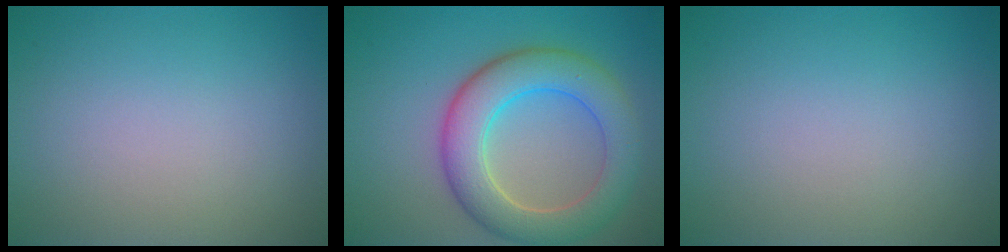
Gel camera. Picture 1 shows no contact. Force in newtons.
{"total": 7.1, "press": 7.1, "slide": 0.5}
{"total": 0.0}